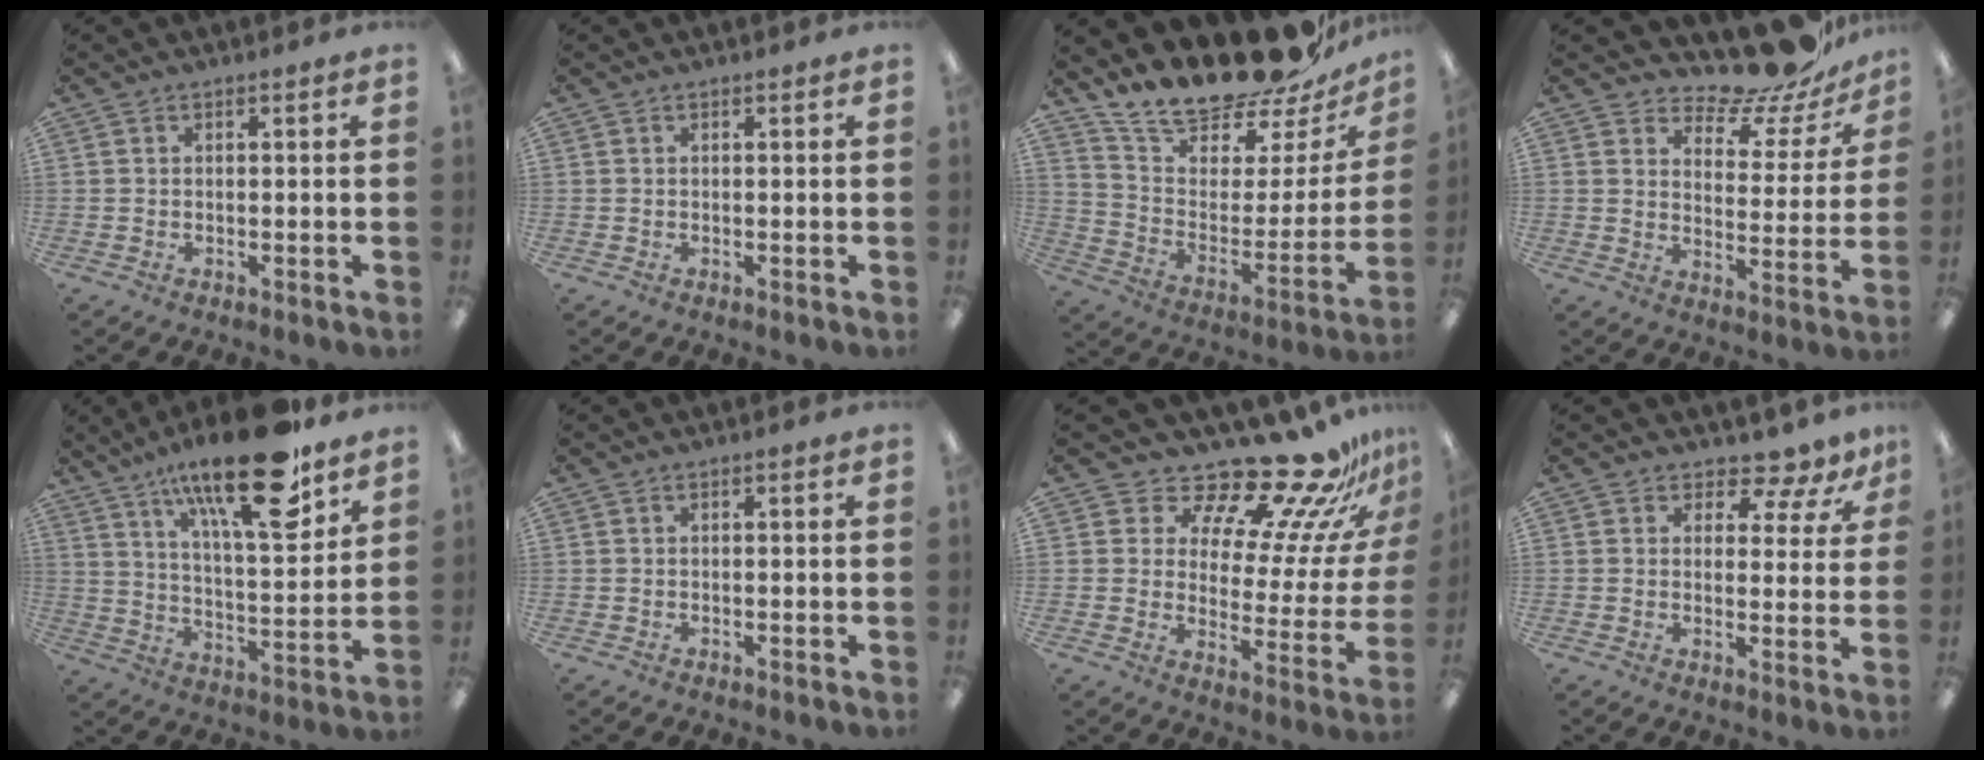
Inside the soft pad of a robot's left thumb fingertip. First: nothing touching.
{"total": 0.0}
{"total": 20.6, "force": [18.8, 5.3, 6.4], "torque": [-0.114, -0.159, 0.328]}
{"total": 13.6, "force": [12.4, 3.8, 4.2], "torque": [-0.063, -0.105, 0.215]}
{"total": 23.4, "force": [15.2, 7.0, 16.3], "torque": [-0.257, -0.084, 0.245]}
{"total": 0.0}
{"total": 18.7, "force": [16.6, 4.5, 7.3], "torque": [-0.113, -0.146, 0.274]}
{"total": 6.4, "force": [5.2, 2.5, 2.5], "torque": [-0.030, -0.040, 0.091]}